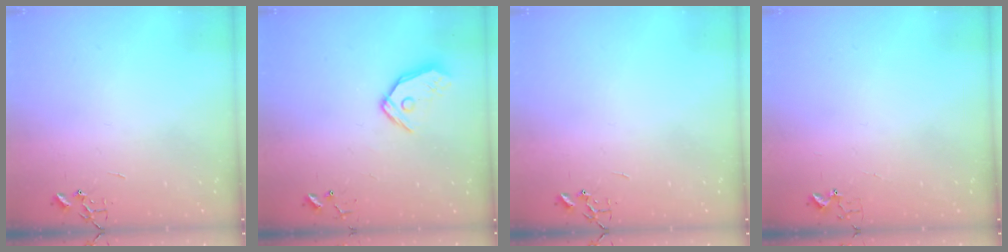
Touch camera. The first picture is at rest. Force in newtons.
{"total": 11.1, "press": 11.0, "slide": 1.7}
{"total": 0.0}
{"total": 3.7, "press": 3.6, "slide": 0.5}